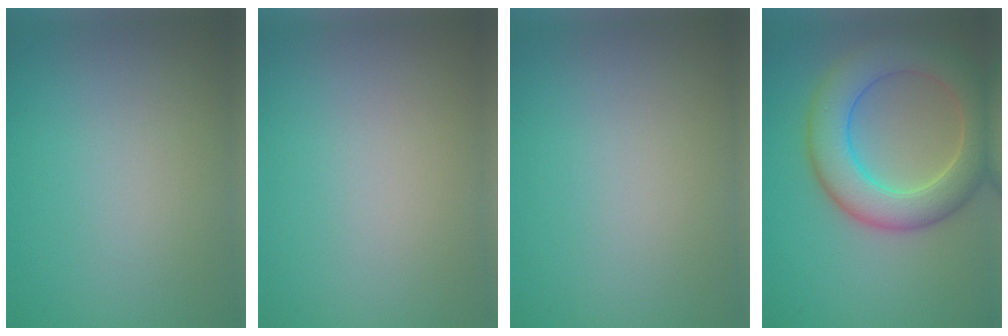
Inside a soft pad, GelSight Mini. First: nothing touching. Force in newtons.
{"total": 0.0}
{"total": 0.0}
{"total": 7.8, "press": 7.8, "slide": 0.3}